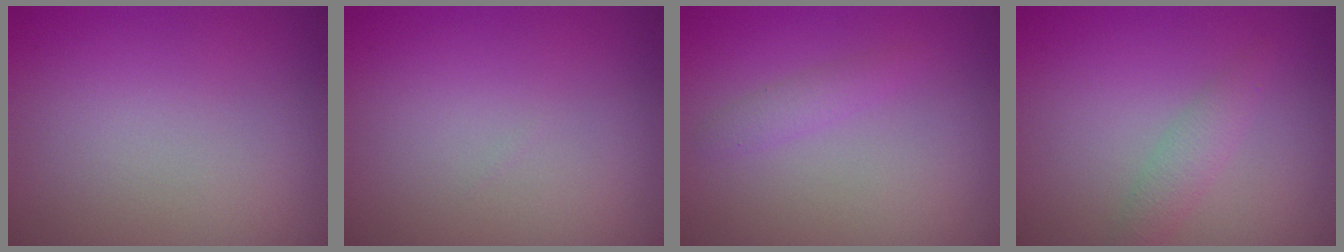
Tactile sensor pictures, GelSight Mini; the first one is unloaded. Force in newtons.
{"total": 0.0}
{"total": 1.2, "press": 1.2, "slide": 0.1}
{"total": 1.7, "press": 1.7, "slide": 0.1}